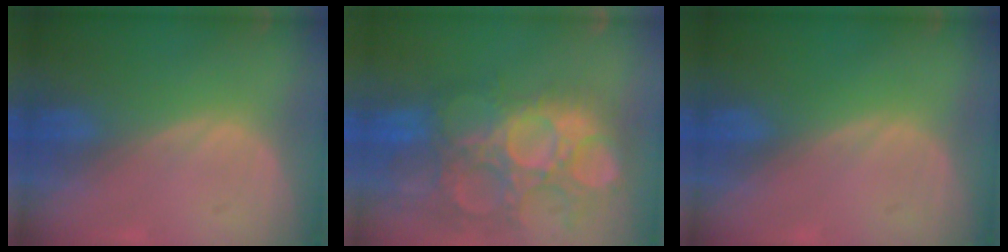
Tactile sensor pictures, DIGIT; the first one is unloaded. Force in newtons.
{"total": 14.5, "press": 12.8, "slide": 6.9}
{"total": 0.0}